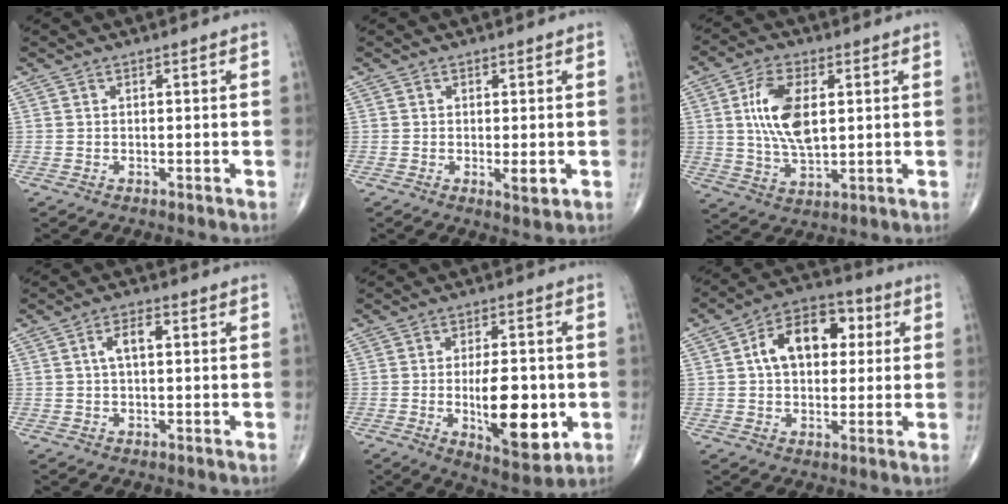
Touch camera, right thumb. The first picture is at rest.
{"total": 2.7, "force": [-0.5, 0.9, 2.5], "torque": [-0.037, -0.007, -0.007]}
{"total": 11.6, "force": [2.2, 5.9, 9.8], "torque": [-0.183, -0.007, 0.043]}
{"total": 3.7, "force": [0.7, 1.6, 3.3], "torque": [-0.063, 0.010, 0.011]}
{"total": 14.1, "force": [-2.5, 5.9, 12.6], "torque": [-0.171, -0.004, -0.025]}
{"total": 13.5, "force": [2.7, 8.8, 9.8], "torque": [-0.126, 0.022, 0.033]}